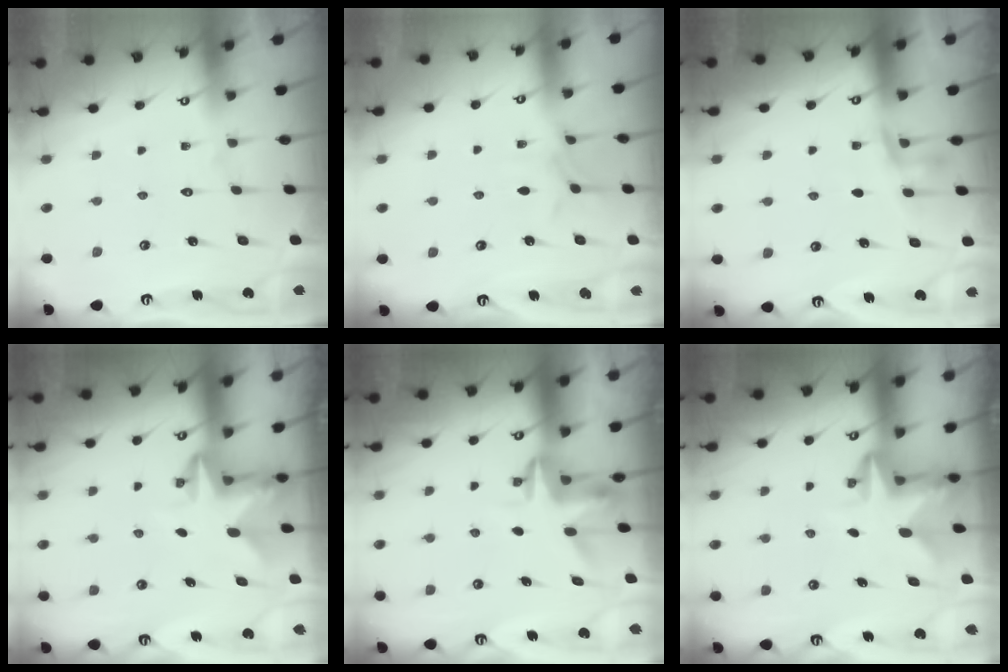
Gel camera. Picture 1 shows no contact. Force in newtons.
{"total": 3.9, "press": 3.9, "slide": 0.2}
{"total": 3.8, "press": 3.7, "slide": 1.0}
{"total": 2.8, "press": 2.8, "slide": 0.6}
{"total": 3.6, "press": 3.6, "slide": 0.2}
{"total": 2.5, "press": 2.5, "slide": 0.5}